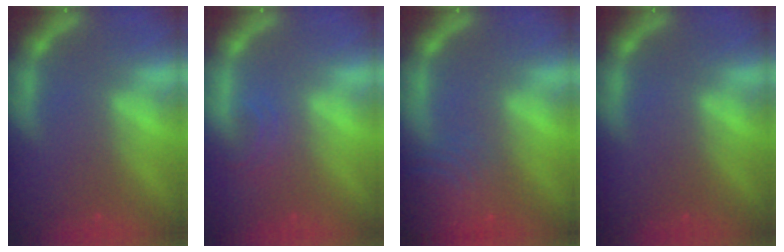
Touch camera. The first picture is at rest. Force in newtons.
{"total": 1.9}
{"total": 9.1}
{"total": 0.0}